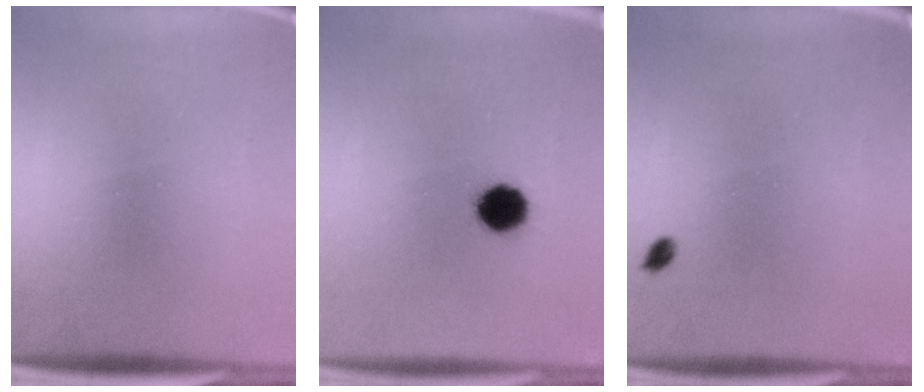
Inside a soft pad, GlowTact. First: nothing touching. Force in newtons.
{"total": 6.6}
{"total": 1.0}